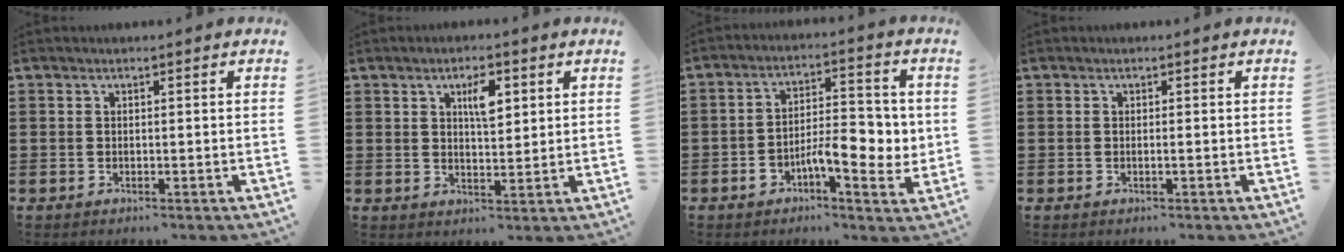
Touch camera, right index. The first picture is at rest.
{"total": 4.5, "force": [1.9, 1.7, 3.8], "torque": [-0.065, 0.003, 0.027]}
{"total": 8.2, "force": [-2.1, 3.6, 7.0], "torque": [-0.099, 0.003, -0.042]}
{"total": 0.5, "force": [-0.1, -0.1, 0.5], "torque": [-0.008, -0.003, -0.002]}